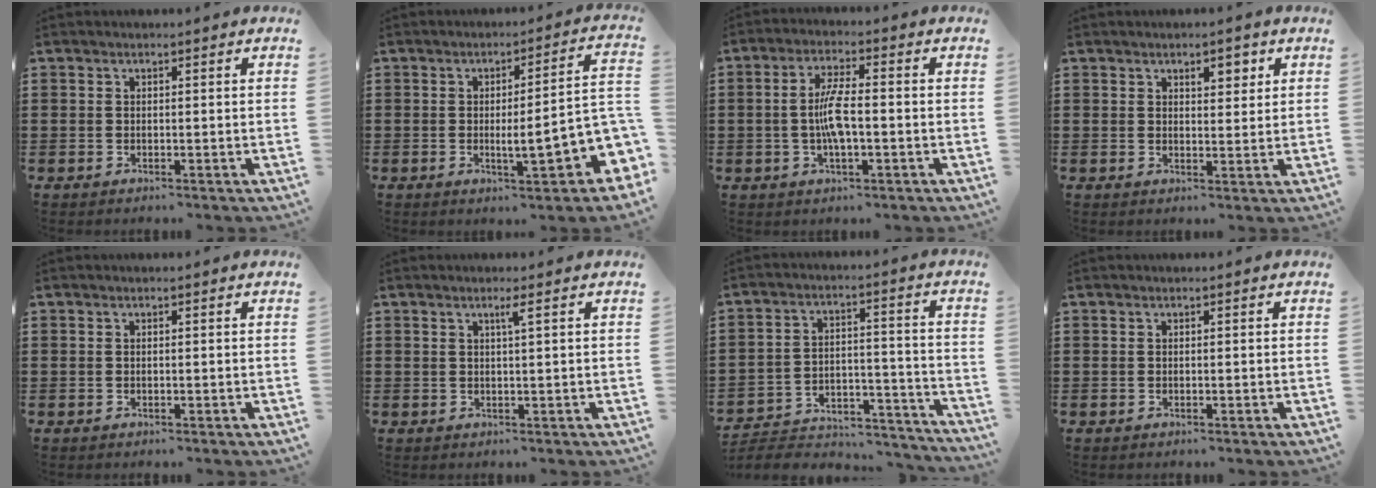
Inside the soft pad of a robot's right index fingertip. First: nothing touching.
{"total": 9.1, "force": [-1.8, 2.0, 8.7], "torque": [-0.118, -0.017, -0.029]}
{"total": 6.1, "force": [-0.7, 1.7, 5.8], "torque": [-0.126, -0.001, -0.021]}
{"total": 3.0, "force": [1.7, 1.4, 2.1], "torque": [-0.028, 0.001, 0.026]}
{"total": 0.0}
{"total": 1.4, "force": [0.6, -0.3, 1.3], "torque": [-0.023, -0.002, 0.008]}
{"total": 4.6, "force": [-4.3, 1.3, 0.9], "torque": [-0.018, 0.006, -0.090]}
{"total": 0.0}